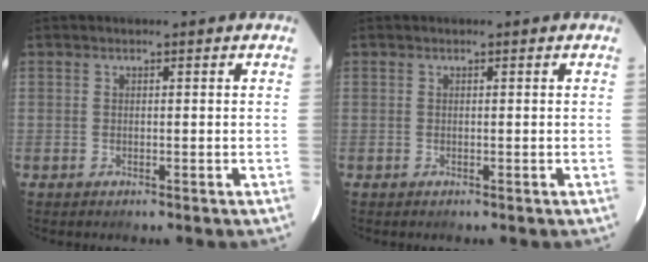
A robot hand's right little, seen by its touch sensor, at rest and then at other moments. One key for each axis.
{"total": 0.0}